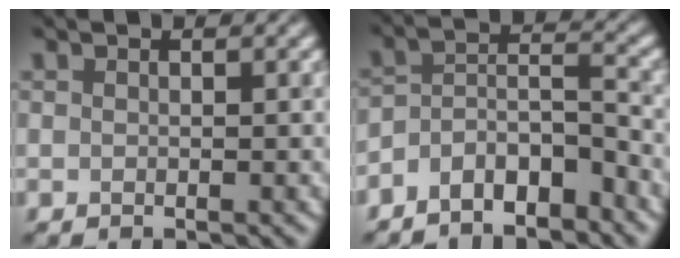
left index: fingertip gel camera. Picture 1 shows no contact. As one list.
[{"total": 4.8, "force": [-3.3, 2.0, 2.9], "torque": [-0.047, 0.007, -0.065]}]